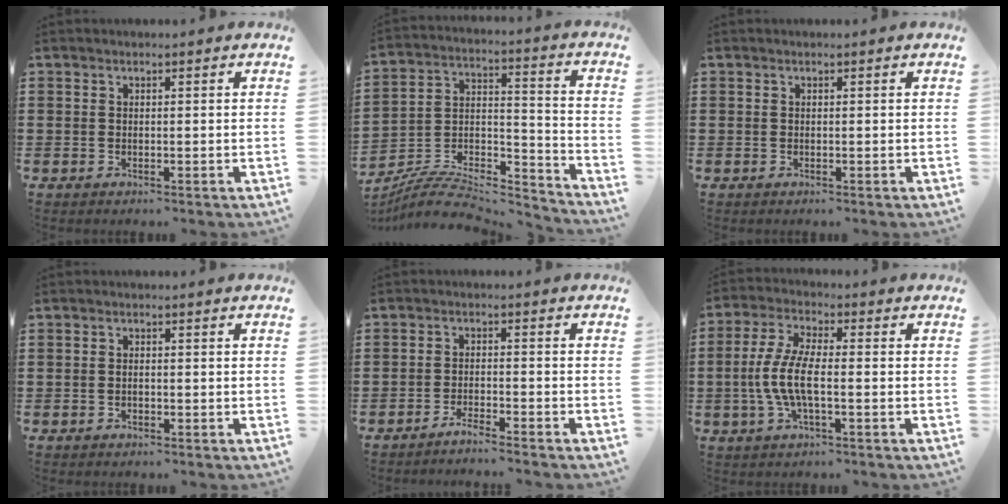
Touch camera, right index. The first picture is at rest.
{"total": 8.3, "force": [-7.6, 2.0, 2.6], "torque": [-0.039, 0.011, -0.149]}
{"total": 0.0}
{"total": 1.0, "force": [-0.3, 0.5, 0.8], "torque": [-0.017, 0.000, -0.005]}
{"total": 2.5, "force": [-2.4, -0.5, 0.5], "torque": [-0.010, 0.003, -0.049]}
{"total": 7.3, "force": [-1.7, 2.6, 6.6], "torque": [-0.156, -0.008, -0.040]}